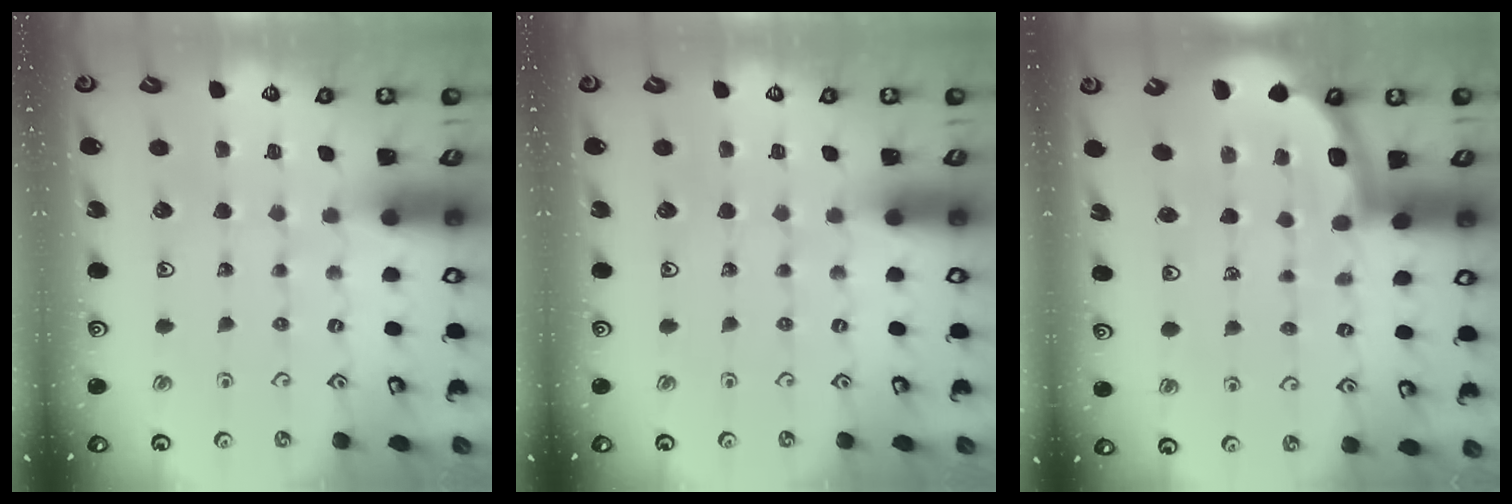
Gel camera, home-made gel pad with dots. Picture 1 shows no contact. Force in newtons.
{"total": 0.0}
{"total": 4.9, "press": 4.2, "slide": 2.4}